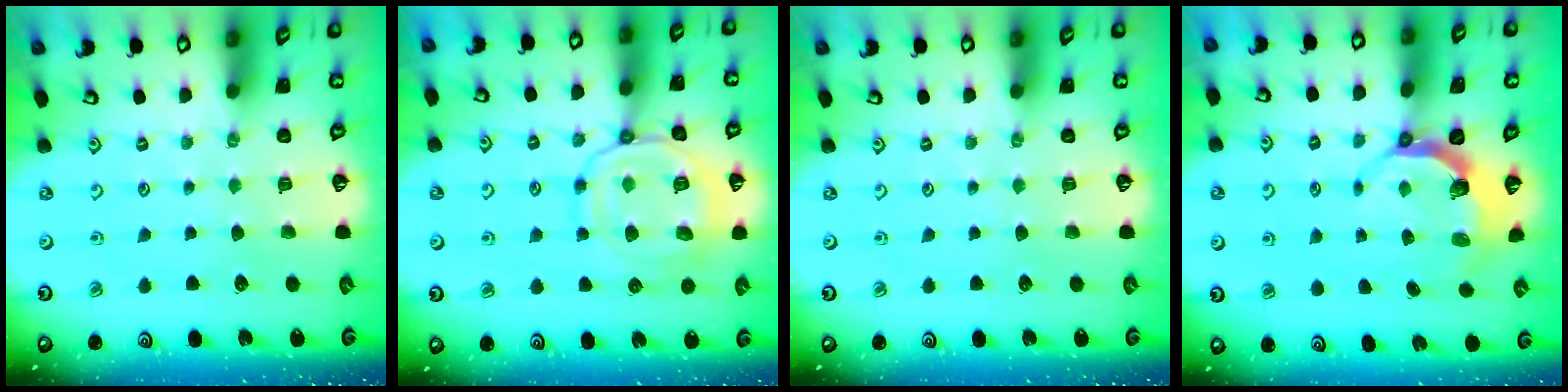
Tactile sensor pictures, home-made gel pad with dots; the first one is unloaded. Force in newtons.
{"total": 14.2, "press": 14.2, "slide": 1.3}
{"total": 0.0}
{"total": 5.6, "press": 4.1, "slide": 3.8}